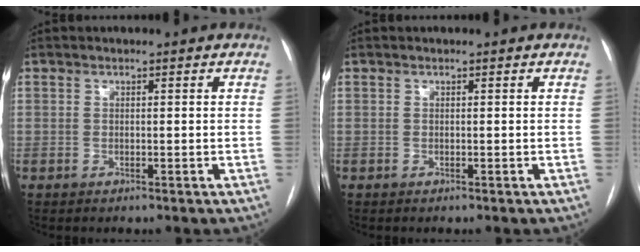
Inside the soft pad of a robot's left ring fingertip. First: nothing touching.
{"total": 0.0}